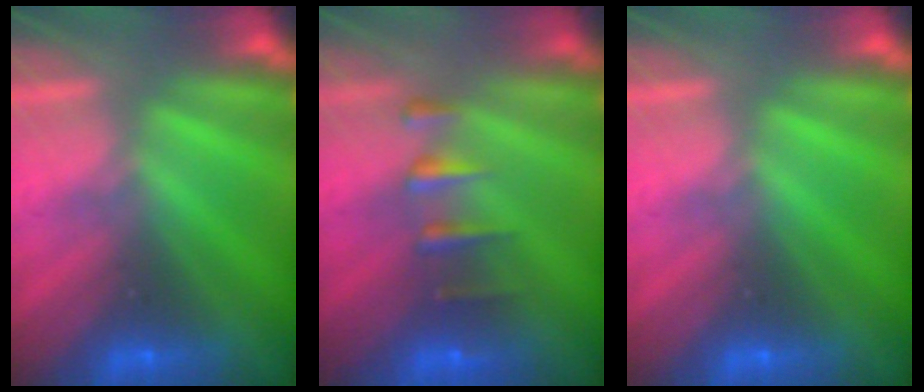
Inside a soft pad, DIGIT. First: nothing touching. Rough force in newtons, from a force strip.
{"total": 2.4}
{"total": 0.0}